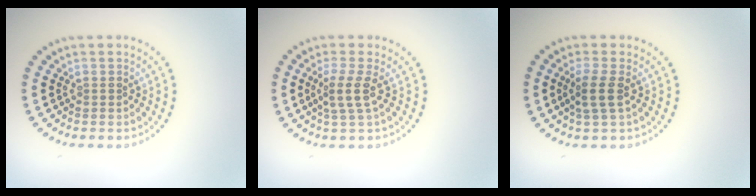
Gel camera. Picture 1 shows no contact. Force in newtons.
{"total": 2.2, "press": 1.7, "slide": 1.5}
{"total": 2.3, "press": 2.0, "slide": 1.1}